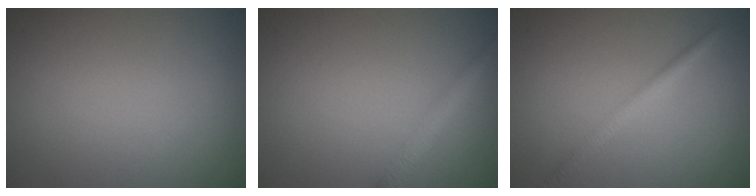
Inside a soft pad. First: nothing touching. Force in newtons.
{"total": 1.9, "press": 1.9, "slide": 0.1}
{"total": 2.1, "press": 2.1, "slide": 0.0}